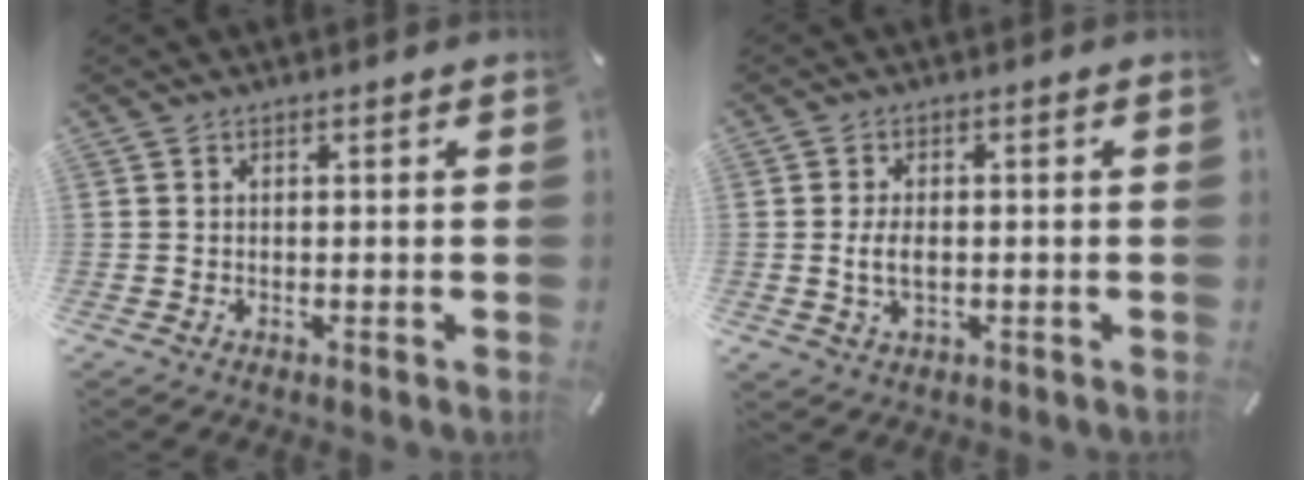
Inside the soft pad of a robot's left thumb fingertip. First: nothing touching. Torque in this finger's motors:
{"motor_torque": [0.26, 1.57, 0.31, 0.14, 0.16]}